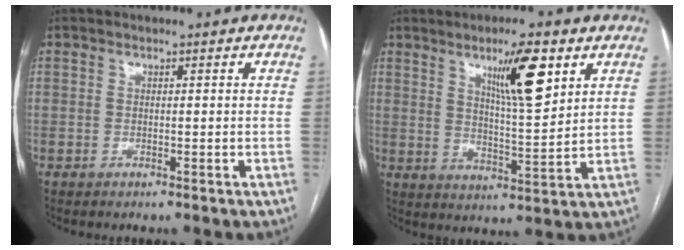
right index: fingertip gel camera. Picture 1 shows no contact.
{"total": 10.3, "force": [5.3, 1.4, 8.8], "torque": [-0.146, -0.003, 0.089]}